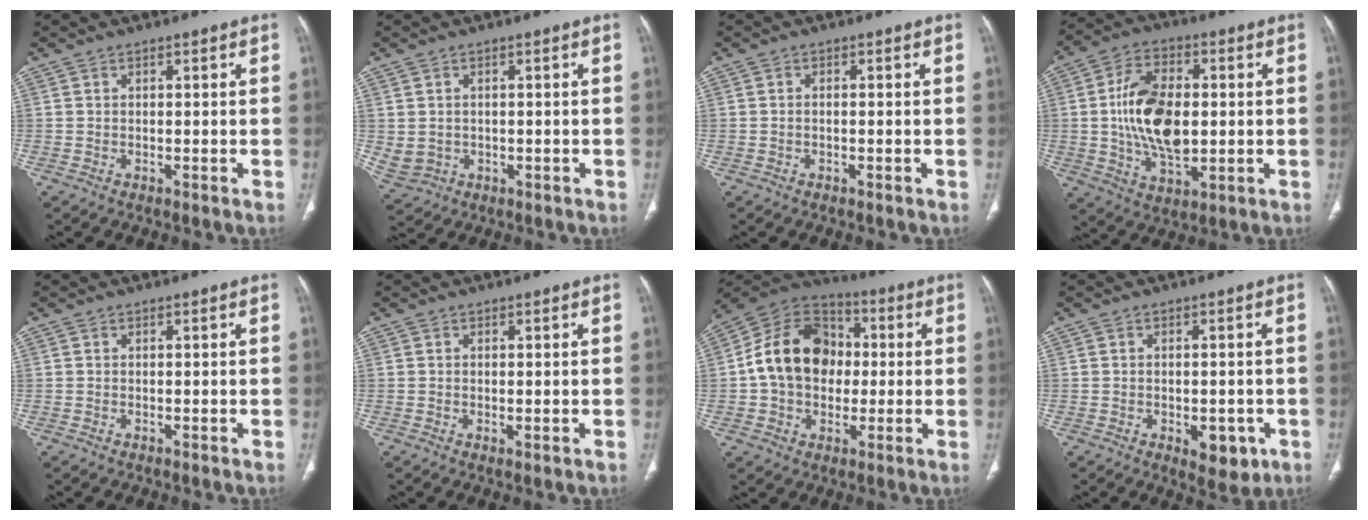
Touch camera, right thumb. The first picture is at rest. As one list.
[{"total": 4.5, "force": [0.0, 3.9, 2.2], "torque": [-0.047, 0.003, 0.019]}, {"total": 0.6, "force": [-0.2, 0.3, 0.5], "torque": [-0.012, 0.002, -0.004]}, {"total": 15.5, "force": [0.3, 8.9, 12.7], "torque": [-0.218, 0.002, 0.008]}, {"total": 0.0}, {"total": 1.0, "force": [-0.2, 0.4, 1.0], "torque": [-0.022, -0.006, 0.000]}, {"total": 17.3, "force": [0.4, 13.4, 11.0], "torque": [-0.156, 0.030, -0.002]}, {"total": 6.2, "force": [-2.2, 3.4, 4.7], "torque": [-0.043, 0.003, -0.016]}]